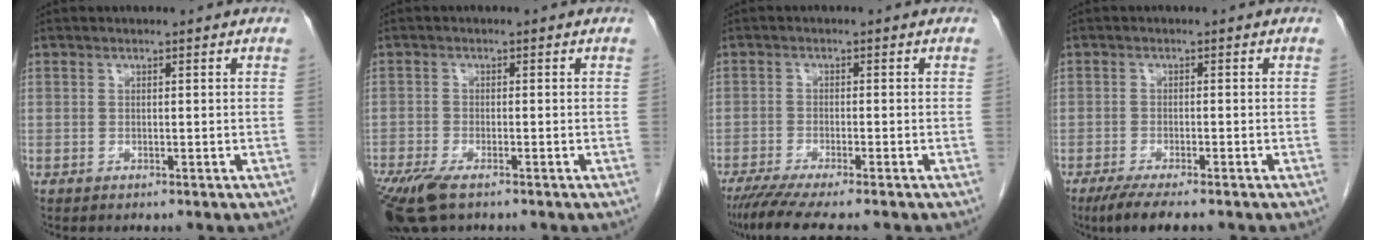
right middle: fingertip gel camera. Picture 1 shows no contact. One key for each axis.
{"total": 8.0, "fx": -5.6, "fy": 2.4, "fz": 5.2, "tx": -0.103, "ty": -0.021, "tz": -0.099}
{"total": 8.0, "fx": -6.7, "fy": -0.1, "fz": 4.4, "tx": -0.064, "ty": -0.022, "tz": -0.108}
{"total": 5.4, "fx": -4.0, "fy": 0.5, "fz": 3.5, "tx": -0.061, "ty": -0.015, "tz": -0.064}